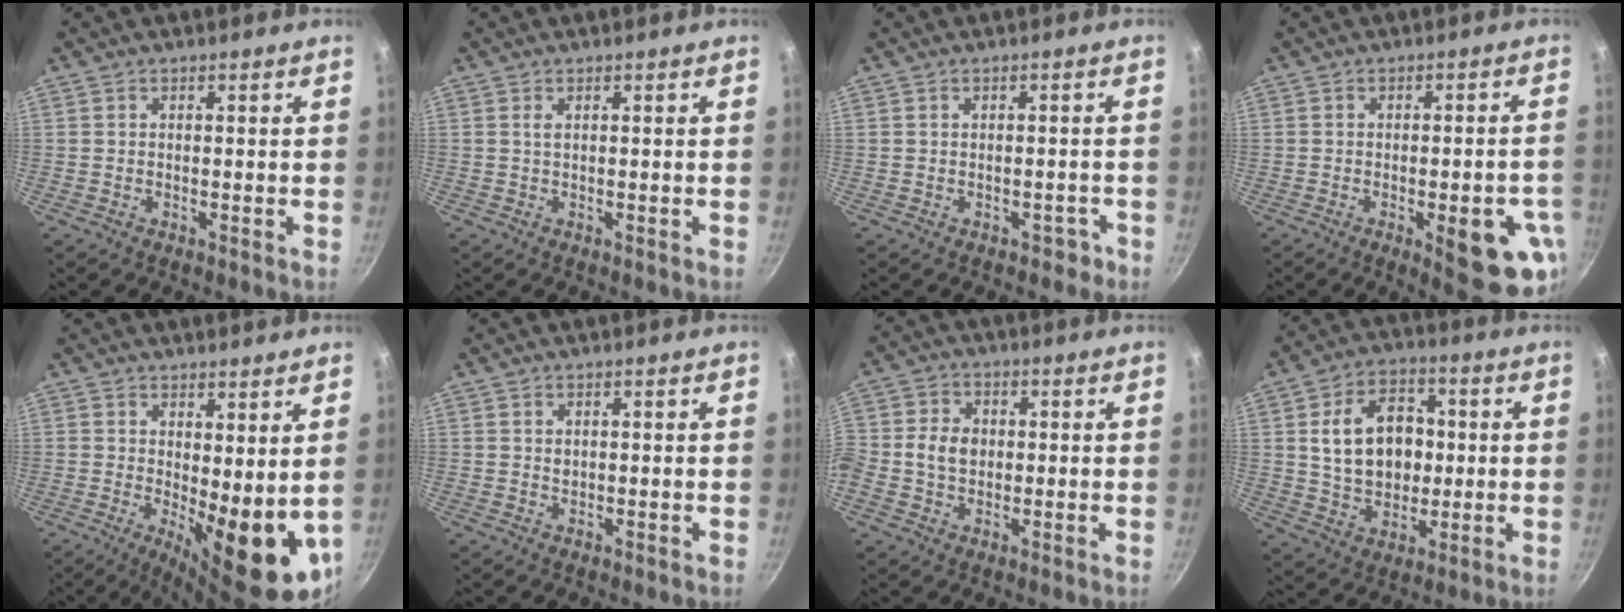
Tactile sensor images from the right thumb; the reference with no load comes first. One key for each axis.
{"total": 0.9, "fx": 0.3, "fy": 0.4, "fz": 0.7, "tx": -0.014, "ty": 0.001, "tz": 0.007}
{"total": 2.0, "fx": -1.1, "fy": 1.5, "fz": 0.7, "tx": 0.015, "ty": 0.025, "tz": 0.003}
{"total": 12.9, "fx": -4.2, "fy": 4.3, "fz": 11.4, "tx": -0.110, "ty": 0.009, "tz": -0.045}
{"total": 12.8, "fx": 0.6, "fy": 4.7, "fz": 11.9, "tx": -0.129, "ty": -0.029, "tz": 0.023}
{"total": 0.9, "fx": 0.3, "fy": 0.8, "fz": 0.4, "tx": -0.005, "ty": -0.001, "tz": 0.005}
{"total": 7.4, "fx": -0.3, "fy": 5.8, "fz": 4.5, "tx": -0.079, "ty": 0.015, "tz": -0.019}
{"total": 15.2, "fx": 1.5, "fy": 11.2, "fz": 10.1, "tx": -0.134, "ty": 0.012, "tz": 0.030}